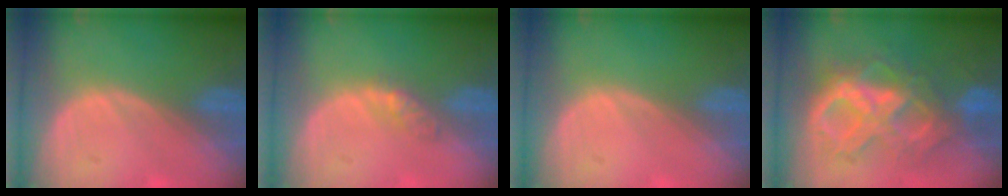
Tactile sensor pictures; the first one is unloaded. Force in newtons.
{"total": 2.6, "press": 2.3, "slide": 1.3}
{"total": 0.0}
{"total": 10.5, "press": 10.4, "slide": 1.3}